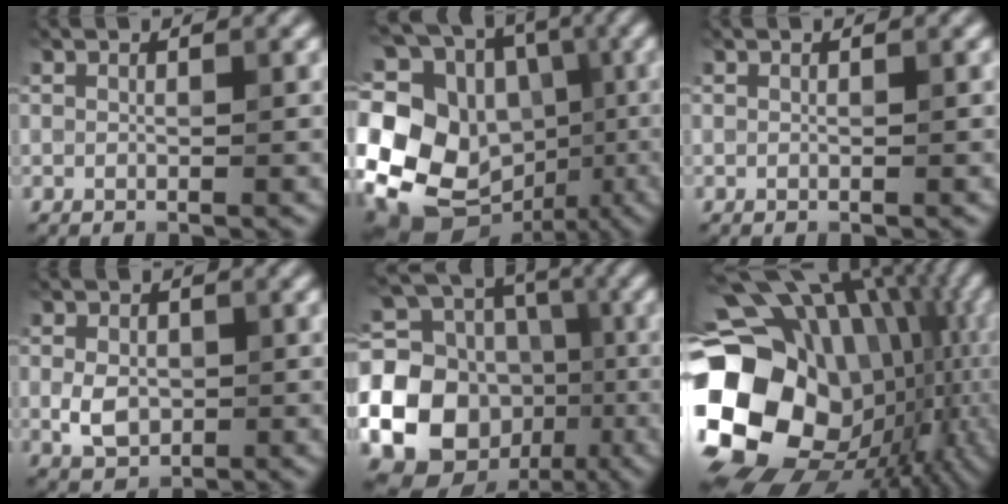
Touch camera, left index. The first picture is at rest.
{"total": 18.7, "force": [-2.8, 16.2, 8.9], "torque": [-0.179, 0.037, -0.055]}
{"total": 0.0}
{"total": 3.4, "force": [-0.4, 2.5, 2.1], "torque": [-0.042, -0.003, -0.009]}
{"total": 23.2, "force": [-4.4, 20.4, 10.0], "torque": [-0.219, -0.001, -0.110]}
{"total": 20.1, "force": [-0.8, 15.2, 13.1], "torque": [-0.269, -0.010, 0.014]}